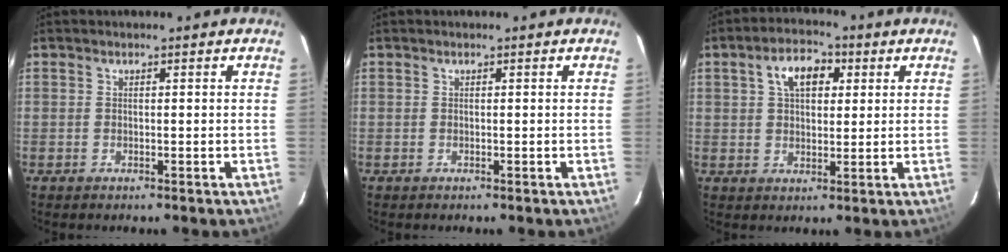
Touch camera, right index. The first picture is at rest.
{"total": 0.0}
{"total": 7.3, "force": [2.6, 4.4, 5.2], "torque": [-0.089, 0.025, 0.046]}